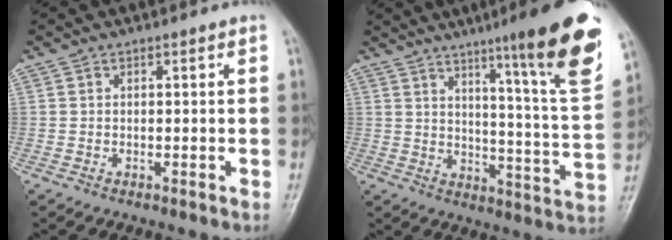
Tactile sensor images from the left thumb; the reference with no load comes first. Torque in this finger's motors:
{"motor_torque": [1.24, -0.08, 1.42, -1.35, 0.34]}